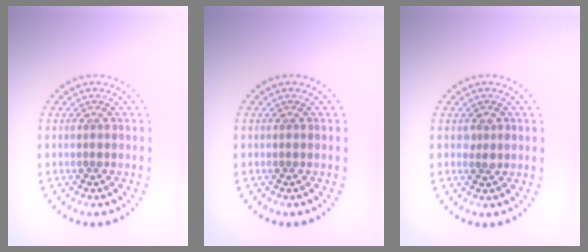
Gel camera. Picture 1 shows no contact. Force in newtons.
{"total": 0.0}
{"total": 0.8, "press": 0.8, "slide": 0.2}